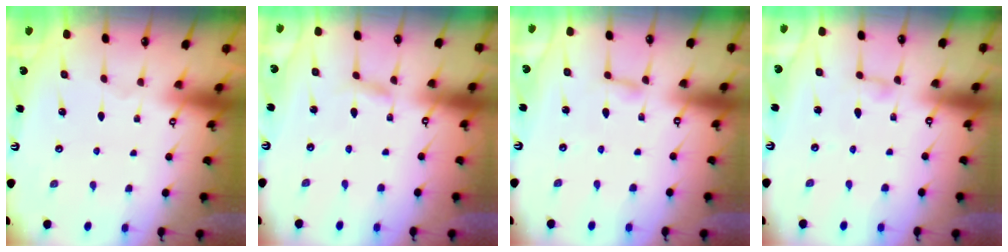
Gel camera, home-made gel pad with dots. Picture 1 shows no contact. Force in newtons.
{"total": 2.6, "press": 2.6, "slide": 0.3}
{"total": 4.0, "press": 4.0, "slide": 0.3}
{"total": 3.6, "press": 3.6, "slide": 0.4}